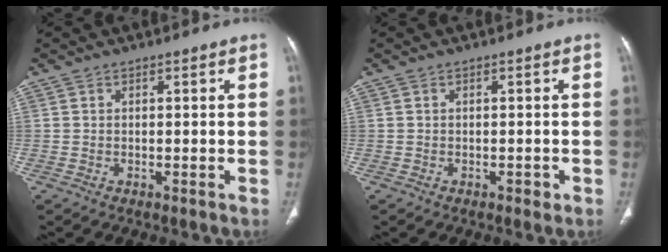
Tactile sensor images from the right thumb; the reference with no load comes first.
{"total": 1.2, "force": [-0.6, 0.7, 0.7], "torque": [-0.007, 0.001, -0.010]}